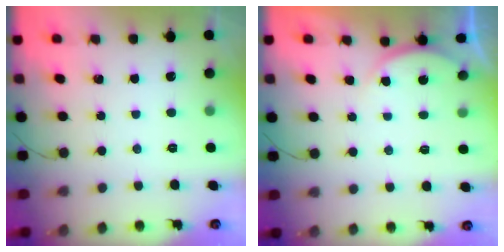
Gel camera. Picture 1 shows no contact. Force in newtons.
{"total": 4.1, "press": 4.1, "slide": 0.5}